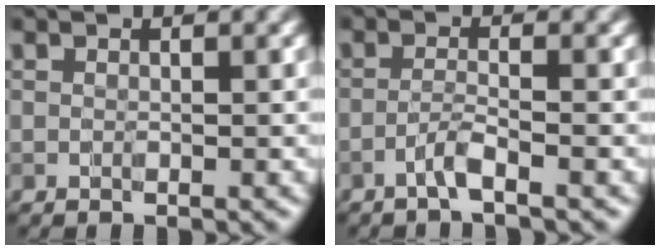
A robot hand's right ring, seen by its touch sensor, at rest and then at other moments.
{"total": 1.5, "force": [-1.0, -0.1, 1.1], "torque": [-0.017, 0.006, -0.029]}